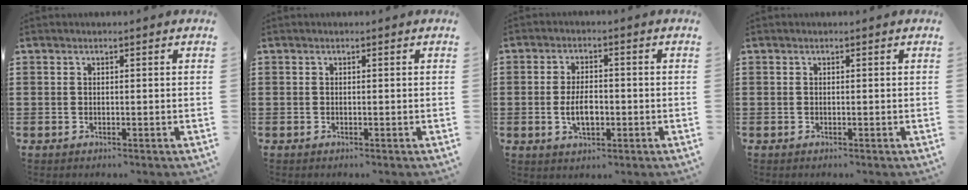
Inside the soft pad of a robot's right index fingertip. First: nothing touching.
{"total": 0.0}
{"total": 4.8, "force": [-0.9, 2.5, 4.0], "torque": [-0.072, 0.000, -0.019]}
{"total": 0.0}